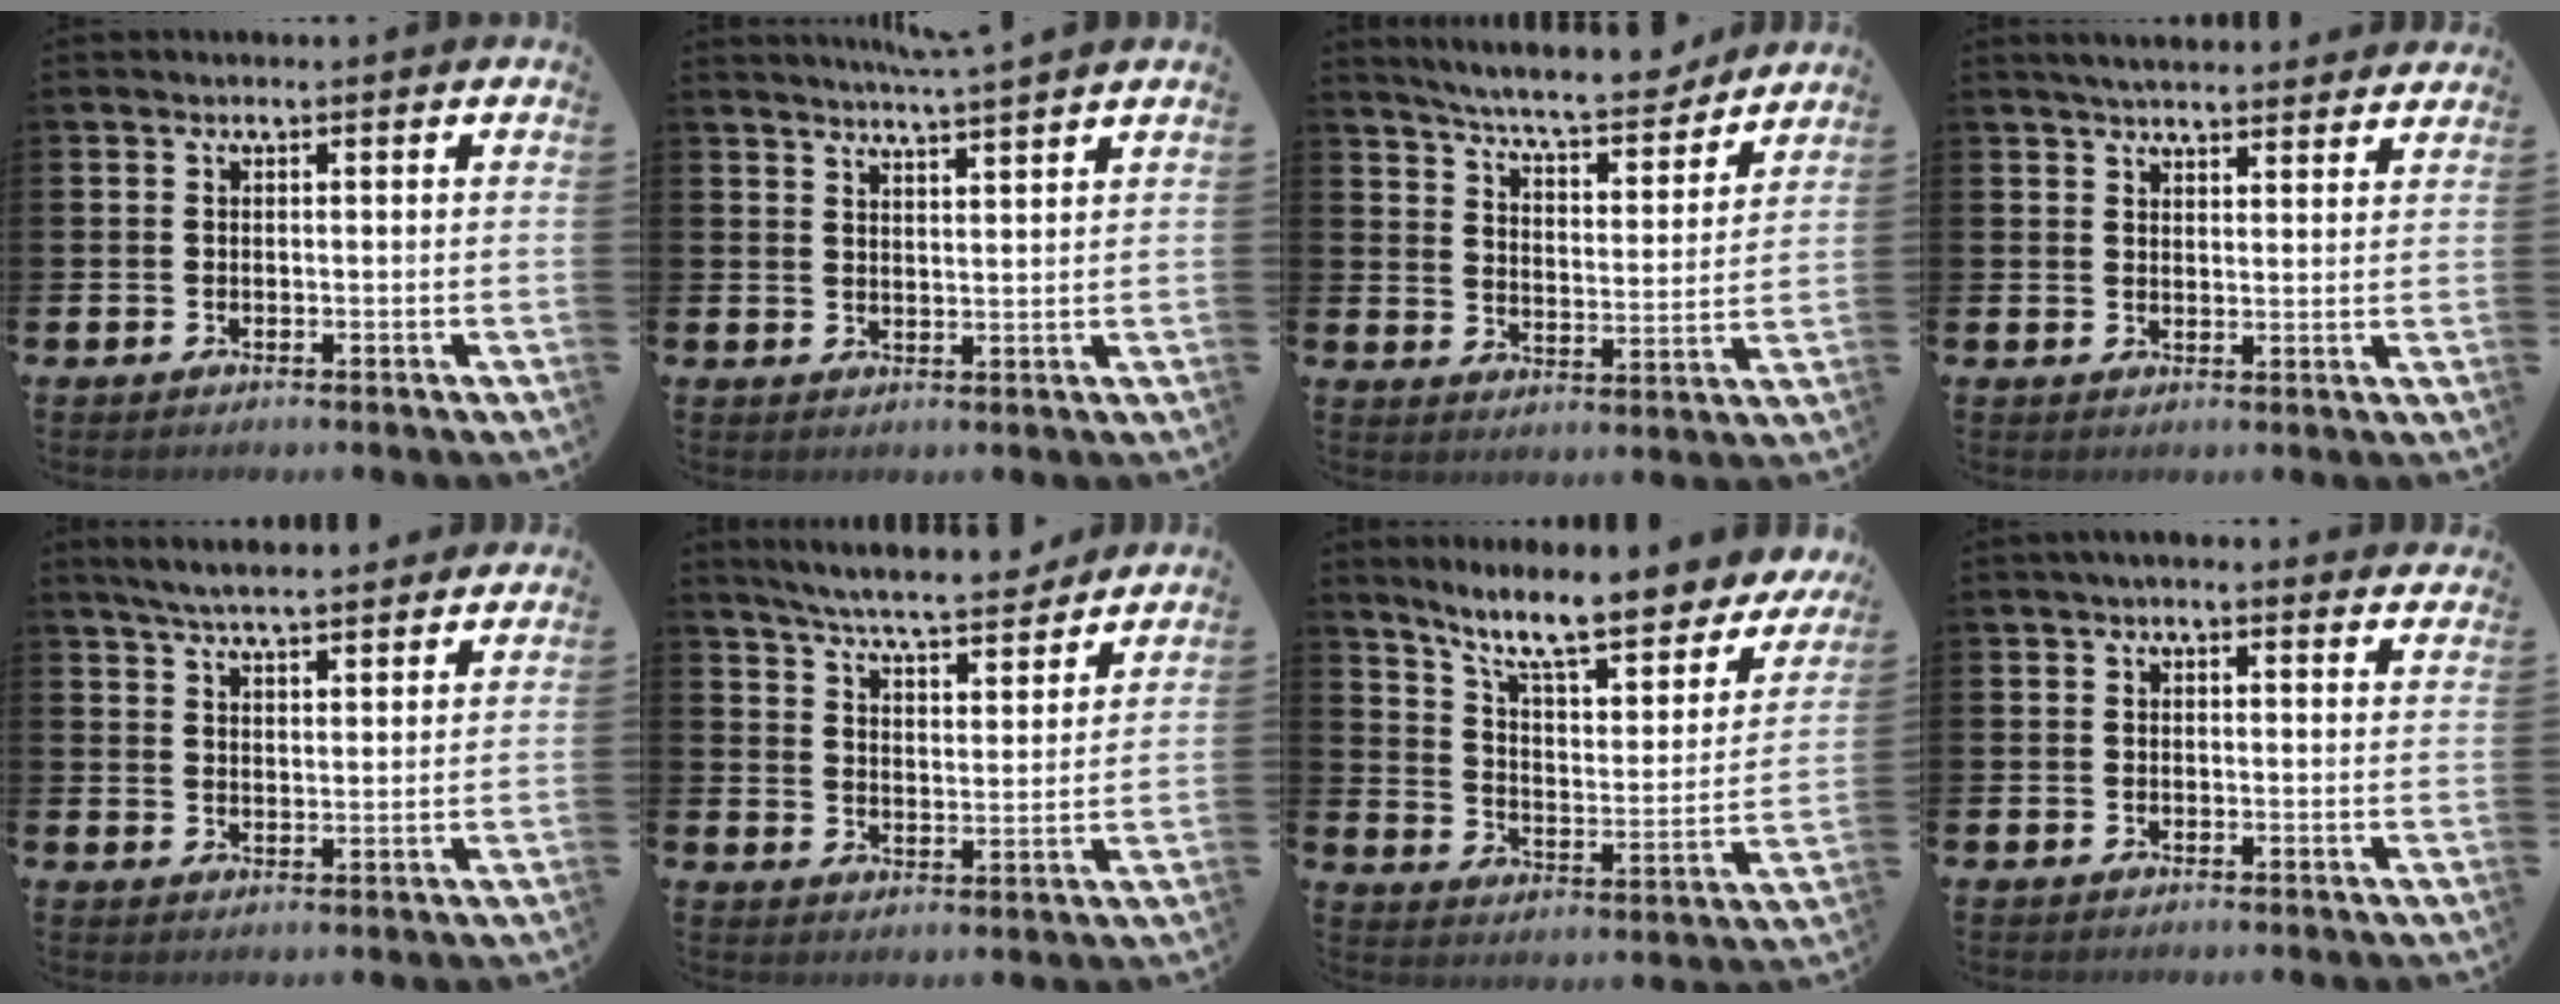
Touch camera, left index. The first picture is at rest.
{"total": 4.3, "force": [4.1, -1.0, 0.5], "torque": [-0.014, -0.025, 0.072]}
{"total": 7.7, "force": [7.2, 0.6, 2.4], "torque": [-0.068, -0.053, 0.122]}
{"total": 4.3, "force": [4.2, 0.5, 0.8], "torque": [-0.022, -0.018, 0.076]}
{"total": 5.8, "force": [5.6, 0.5, 1.2], "torque": [-0.038, -0.028, 0.101]}
{"total": 7.1, "force": [6.8, 0.3, 2.0], "torque": [-0.057, -0.048, 0.116]}
{"total": 11.3, "force": [9.4, 2.5, 5.7], "torque": [-0.136, -0.066, 0.159]}
{"total": 2.0, "force": [1.9, 0.4, 0.6], "torque": [-0.013, -0.002, 0.034]}